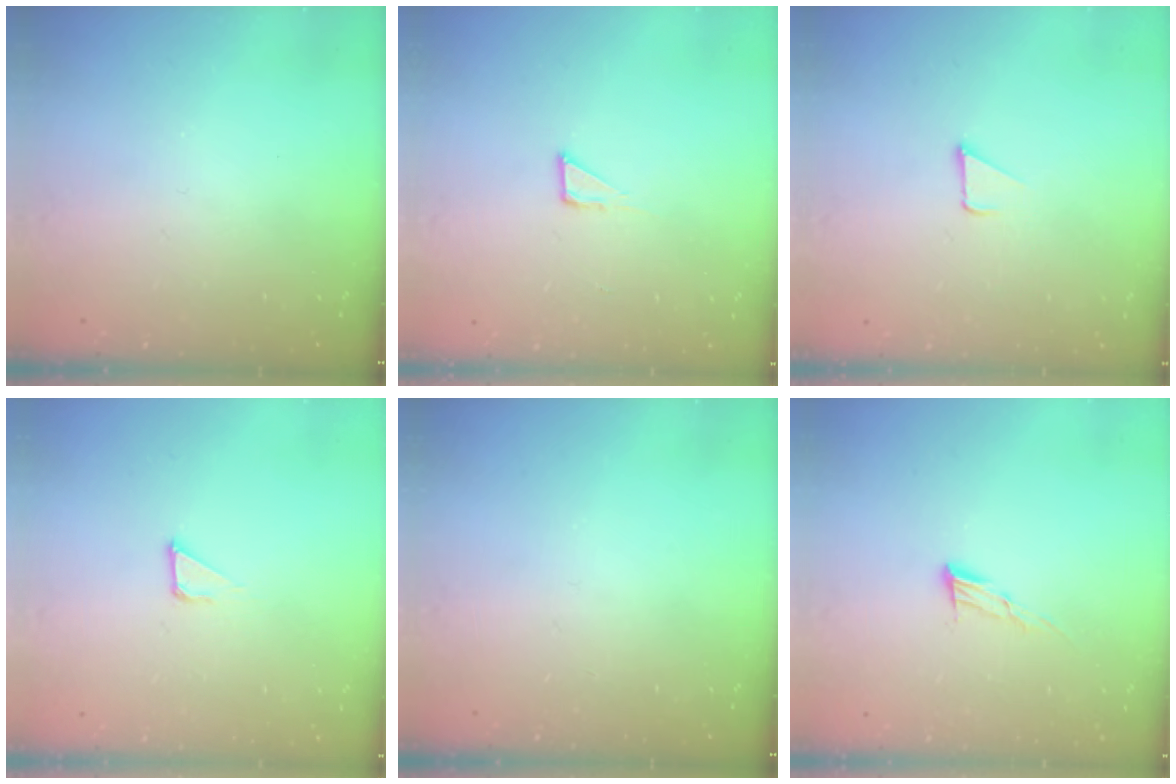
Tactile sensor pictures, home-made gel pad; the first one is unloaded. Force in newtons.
{"total": 2.7, "press": 2.7, "slide": 0.2}
{"total": 1.5, "press": 1.5, "slide": 0.1}
{"total": 2.8, "press": 2.8, "slide": 0.1}
{"total": 0.0}
{"total": 6.9, "press": 6.8, "slide": 1.2}